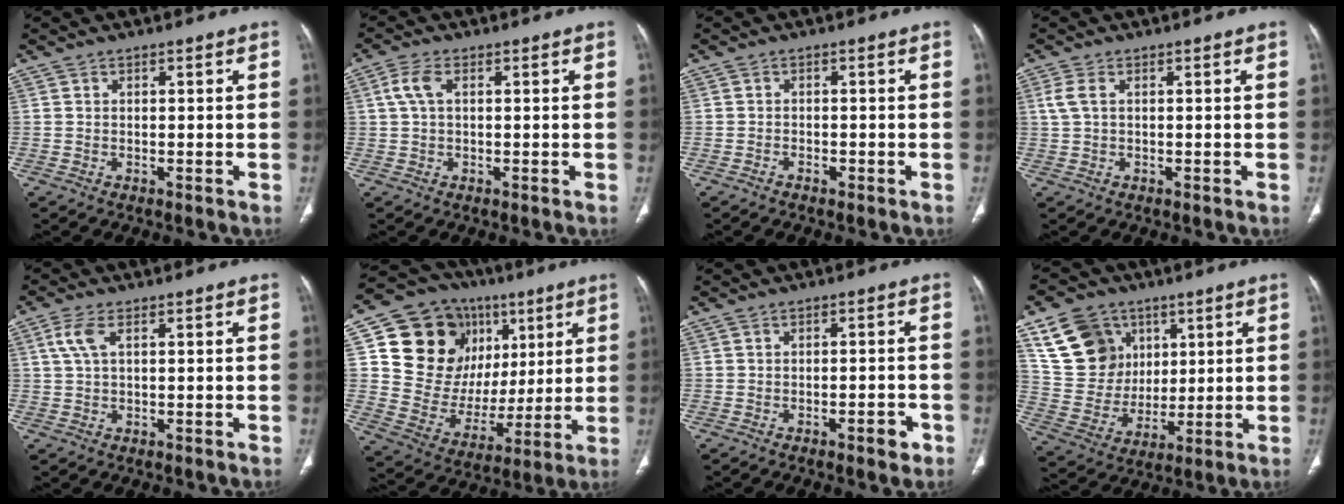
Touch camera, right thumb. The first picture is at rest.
{"total": 3.6, "force": [0.7, 1.9, 3.0], "torque": [-0.077, 0.013, 0.013]}
{"total": 1.1, "force": [-0.8, 0.5, 0.5], "torque": [-0.012, 0.008, -0.014]}
{"total": 2.6, "force": [0.7, 1.1, 2.2], "torque": [-0.069, 0.007, 0.017]}
{"total": 3.7, "force": [1.2, 1.6, 3.1], "torque": [-0.086, 0.012, 0.025]}
{"total": 23.5, "force": [7.9, 18.5, 12.1], "torque": [-0.142, 0.013, 0.155]}
{"total": 3.4, "force": [-2.0, 1.2, 2.5], "torque": [-0.029, 0.011, -0.025]}
{"total": 15.4, "force": [7.3, 12.1, 6.0], "torque": [-0.083, -0.016, 0.149]}